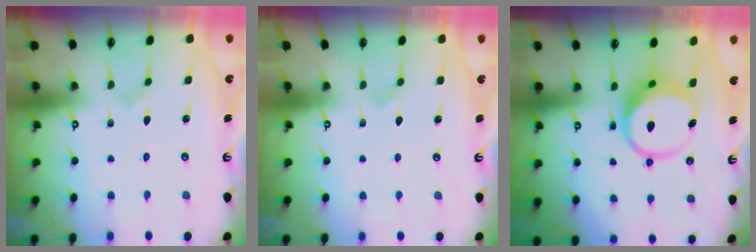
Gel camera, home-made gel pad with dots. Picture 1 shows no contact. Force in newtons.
{"total": 4.7, "press": 4.7, "slide": 0.5}
{"total": 8.7, "press": 8.6, "slide": 1.1}